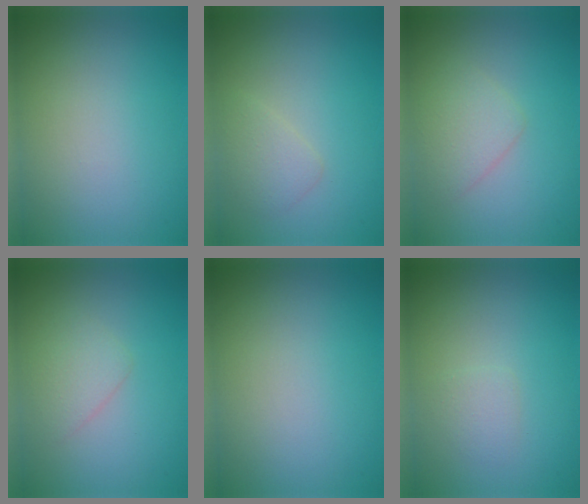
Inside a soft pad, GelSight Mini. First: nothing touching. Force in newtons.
{"total": 1.7, "press": 1.7, "slide": 0.1}
{"total": 2.2, "press": 2.2, "slide": 0.1}
{"total": 1.7, "press": 1.7, "slide": 0.0}
{"total": 0.0}
{"total": 1.1, "press": 1.1, "slide": 0.0}